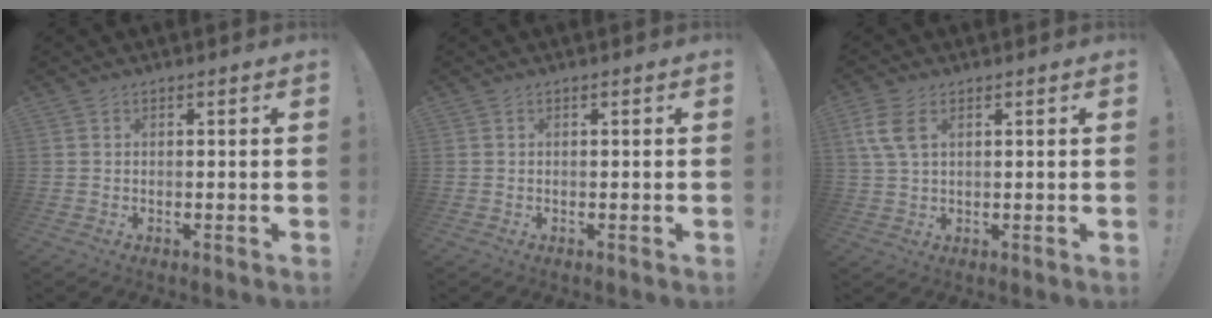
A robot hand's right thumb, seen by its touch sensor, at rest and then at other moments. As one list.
[{"total": 0.0}, {"total": 7.0, "force": [2.5, 3.9, 5.2], "torque": [-0.106, 0.000, 0.049]}]